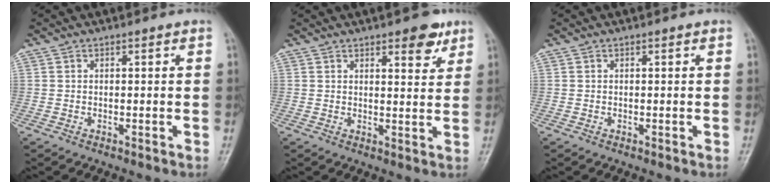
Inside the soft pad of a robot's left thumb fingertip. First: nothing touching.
{"total": 5.6, "force": [3.5, 2.1, 3.8], "torque": [-0.032, -0.018, 0.042]}
{"total": 0.0}